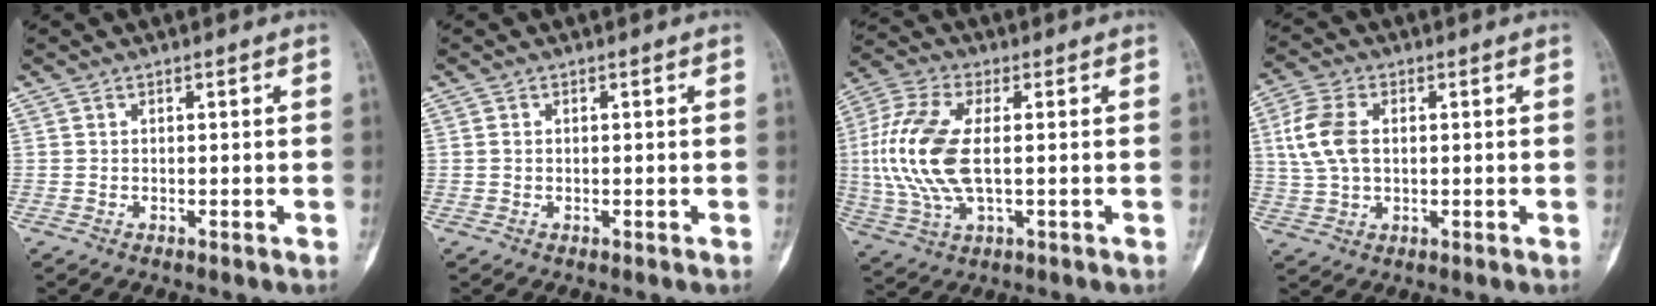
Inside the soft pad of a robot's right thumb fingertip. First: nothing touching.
{"total": 0.6, "force": [0.0, 0.4, 0.4], "torque": [-0.008, 0.000, -0.002]}
{"total": 15.3, "force": [0.3, 7.4, 13.4], "torque": [-0.306, 0.003, 0.006]}
{"total": 8.8, "force": [1.3, 5.6, 6.6], "torque": [-0.147, 0.008, 0.027]}